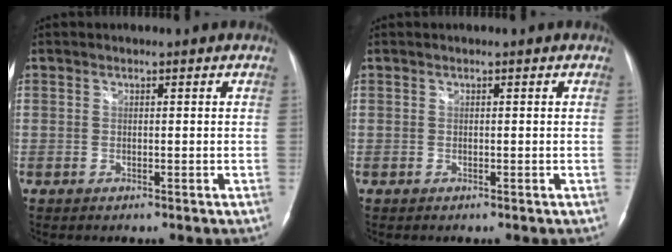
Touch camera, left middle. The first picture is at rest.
{"total": 0.0}